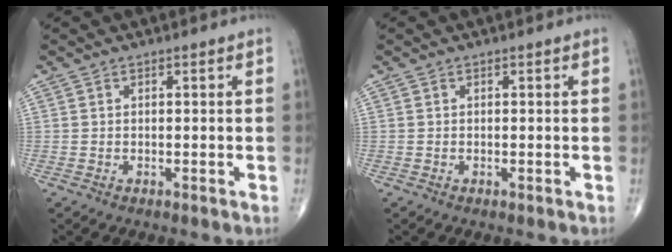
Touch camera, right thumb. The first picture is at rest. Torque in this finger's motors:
{"motor_torque": [0.14, 0.08, 0.11, 0.03, 0.00]}